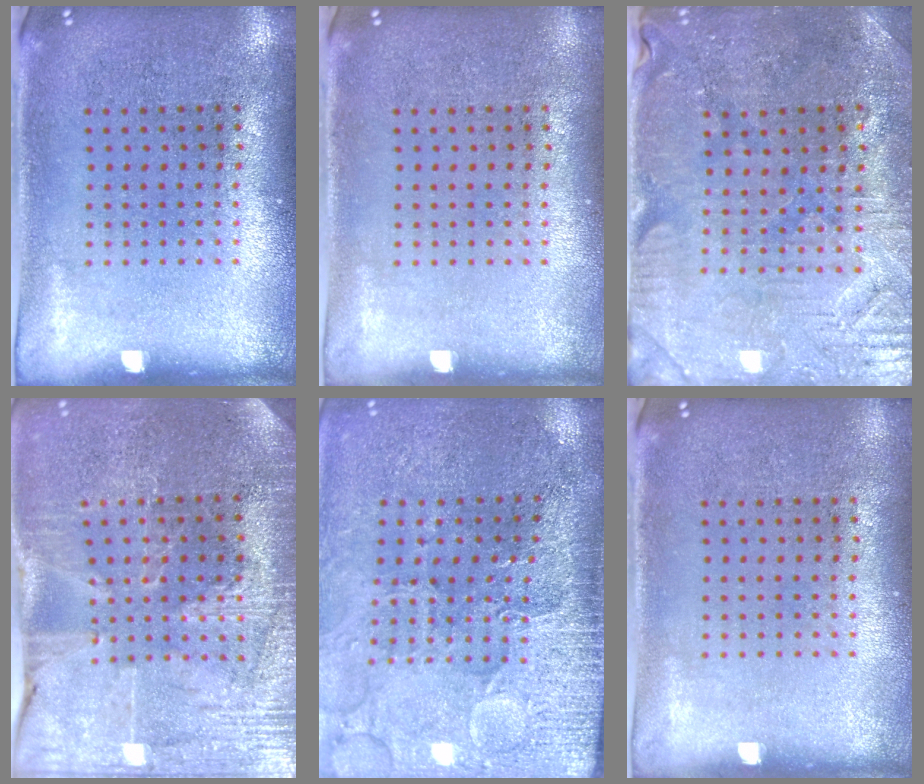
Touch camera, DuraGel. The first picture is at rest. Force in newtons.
{"total": 0.0}
{"total": 1.2, "press": 1.1, "slide": 0.4}
{"total": 3.4, "press": 3.3, "slide": 0.7}
{"total": 3.5, "press": 3.4, "slide": 0.7}
{"total": 0.0}